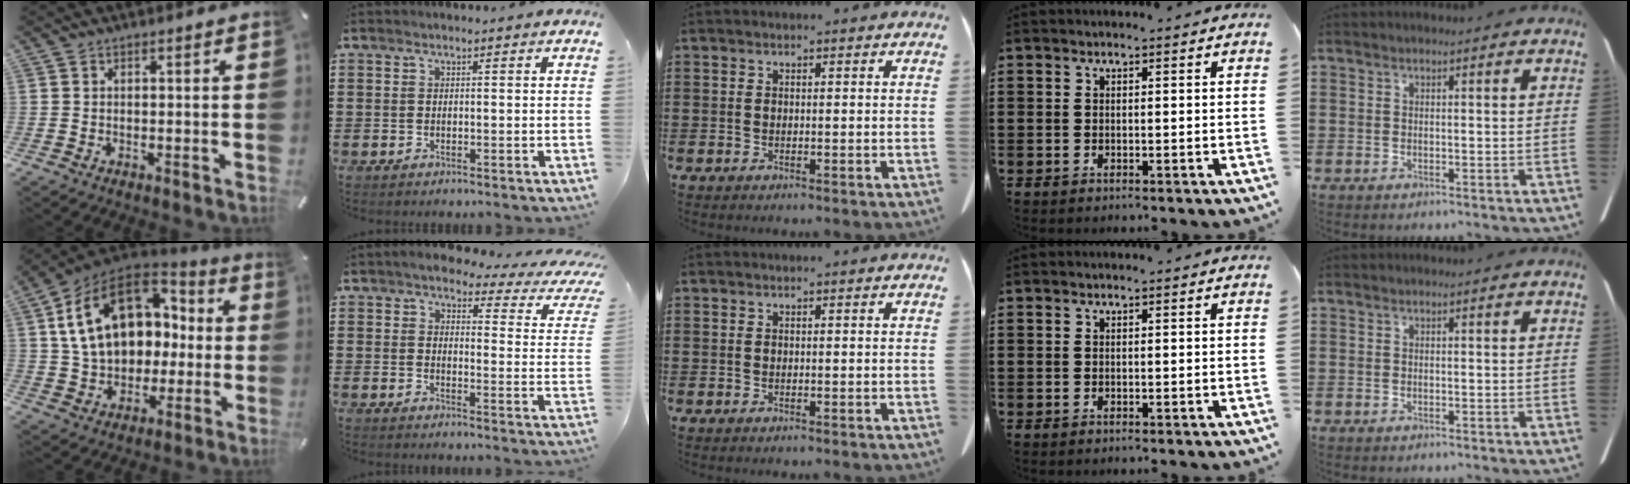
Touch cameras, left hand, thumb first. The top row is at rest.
{"thumb": {"total": 20.0, "force": [4.2, 14.8, 12.8], "torque": [-0.254, -0.002, 0.078]}, "index": {"total": 4.7, "force": [3.9, 1.0, 2.4], "torque": [-0.058, -0.020, 0.061]}}